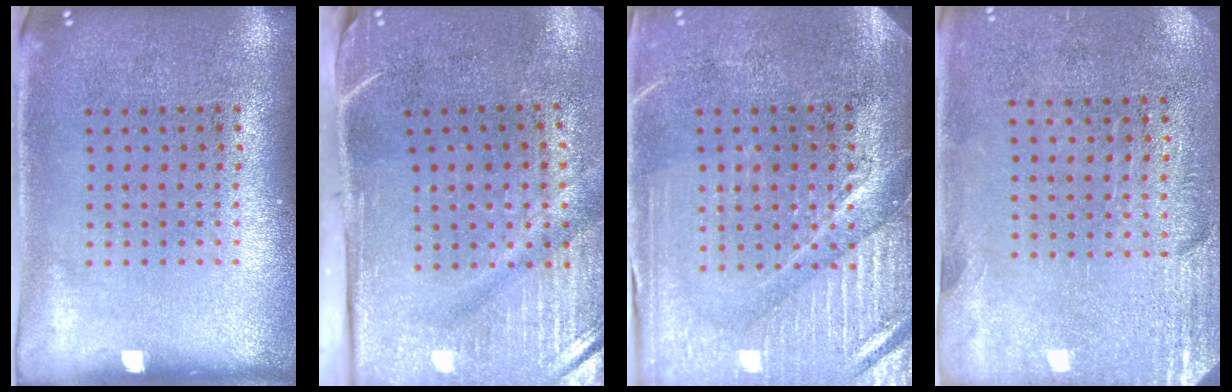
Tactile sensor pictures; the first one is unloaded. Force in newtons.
{"total": 4.9, "press": 4.0, "slide": 2.8}
{"total": 4.0, "press": 3.7, "slide": 1.5}
{"total": 2.8, "press": 2.4, "slide": 1.4}